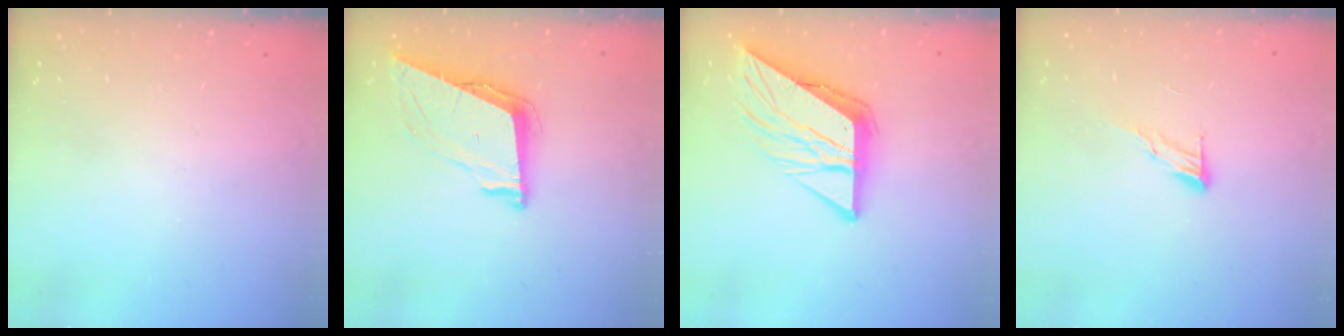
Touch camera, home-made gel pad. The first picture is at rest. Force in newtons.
{"total": 9.3, "press": 8.8, "slide": 3.2}
{"total": 12.2, "press": 12.2, "slide": 1.4}
{"total": 7.2, "press": 7.2, "slide": 0.6}